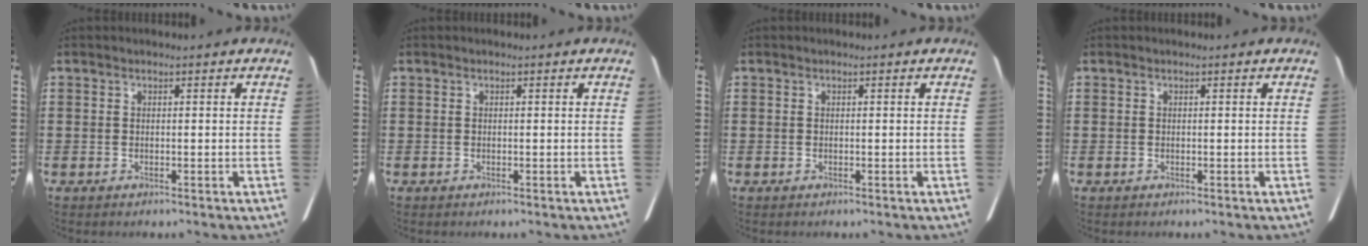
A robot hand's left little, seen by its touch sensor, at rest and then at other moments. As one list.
[{"total": 0.0}, {"total": 0.0}, {"total": 0.0}]